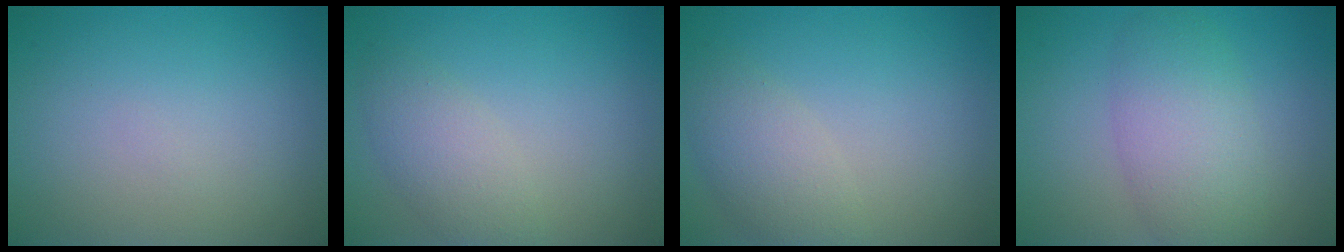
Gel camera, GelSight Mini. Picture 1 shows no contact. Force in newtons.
{"total": 2.9, "press": 2.9, "slide": 0.2}
{"total": 3.3, "press": 3.2, "slide": 0.2}
{"total": 5.2, "press": 5.2, "slide": 0.4}